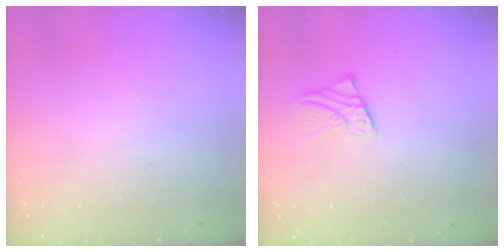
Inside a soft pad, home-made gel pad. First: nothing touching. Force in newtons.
{"total": 2.3, "press": 2.3, "slide": 0.1}